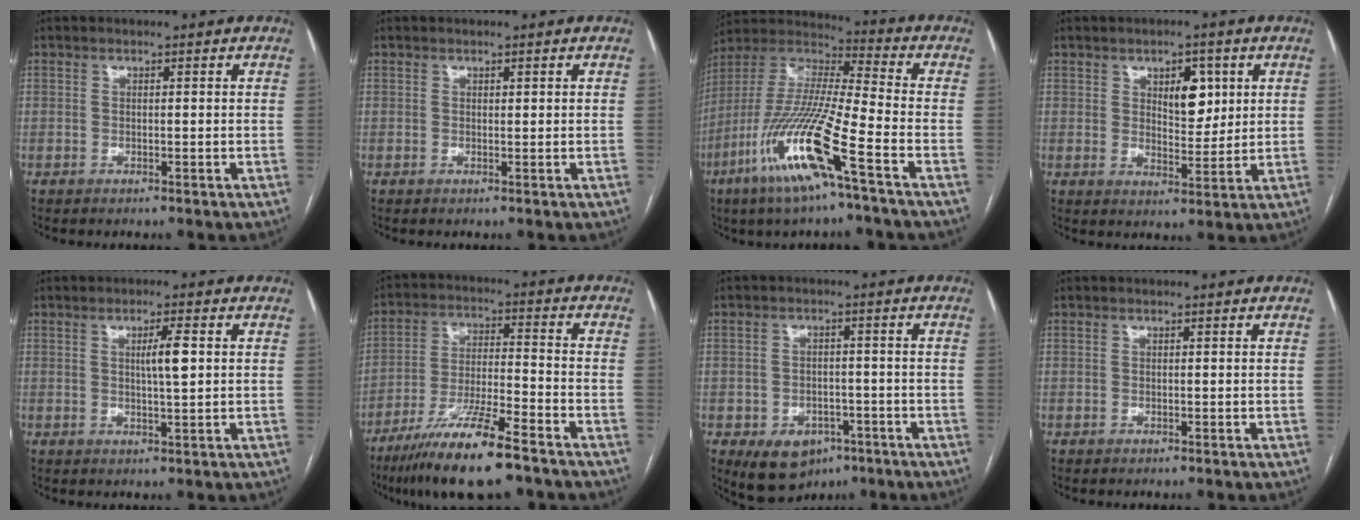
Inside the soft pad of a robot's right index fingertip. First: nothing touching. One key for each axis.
{"total": 0.0}
{"total": 17.6, "fx": -8.4, "fy": 0.5, "fz": 15.5, "tx": -0.330, "ty": -0.029, "tz": -0.167}
{"total": 5.9, "fx": 2.3, "fy": 2.8, "fz": 4.6, "tx": -0.067, "ty": 0.001, "tz": 0.040}
{"total": 3.6, "fx": 0.7, "fy": 0.0, "fz": 3.6, "tx": -0.060, "ty": -0.001, "tz": 0.011}
{"total": 14.0, "fx": -9.8, "fy": 1.2, "fz": 10.0, "tx": -0.192, "ty": -0.031, "tz": -0.175}
{"total": 7.9, "fx": -4.2, "fy": 5.6, "fz": 3.6, "tx": -0.055, "ty": 0.008, "tz": -0.048}
{"total": 0.0}